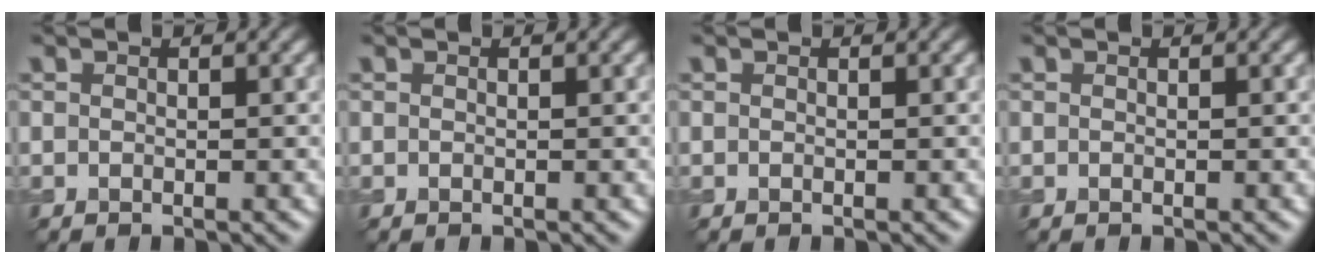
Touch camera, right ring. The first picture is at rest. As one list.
[{"total": 0.0}, {"total": 0.0}, {"total": 0.0}]